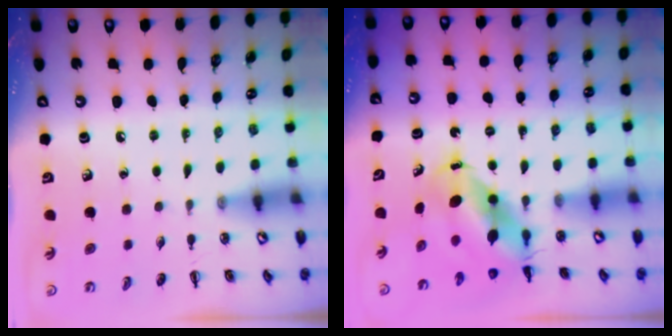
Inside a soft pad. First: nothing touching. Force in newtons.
{"total": 8.0, "press": 7.7, "slide": 2.1}